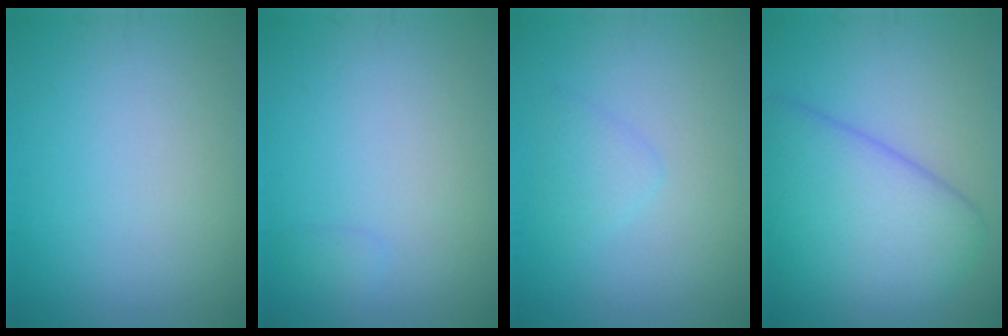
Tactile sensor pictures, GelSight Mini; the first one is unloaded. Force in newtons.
{"total": 0.6, "press": 0.6, "slide": 0.1}
{"total": 1.4, "press": 1.4, "slide": 0.1}
{"total": 8.6, "press": 8.6, "slide": 0.4}